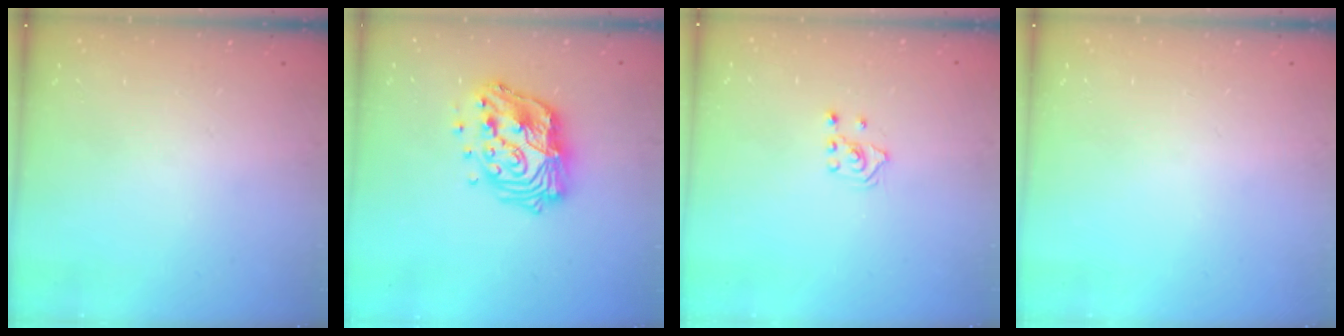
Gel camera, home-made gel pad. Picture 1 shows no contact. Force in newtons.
{"total": 15.9, "press": 15.9, "slide": 1.1}
{"total": 2.1, "press": 1.8, "slide": 0.9}
{"total": 0.0}